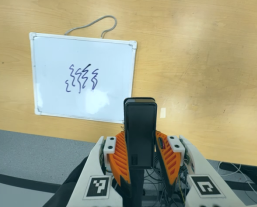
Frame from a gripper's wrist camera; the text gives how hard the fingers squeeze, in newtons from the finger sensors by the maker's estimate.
{"total": 5.2, "left": 3.7, "right": 6.8}